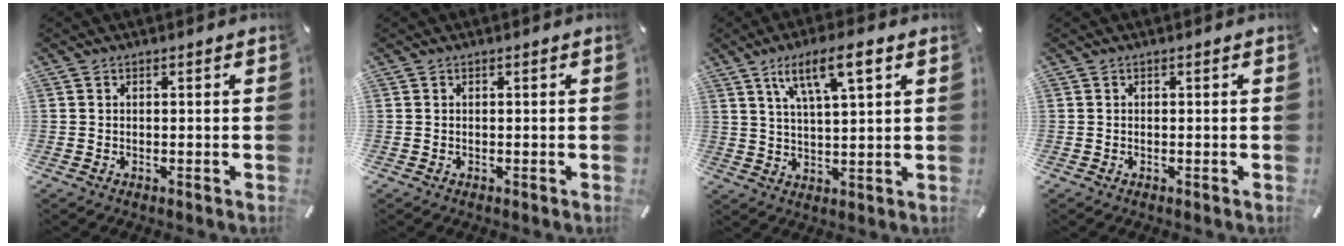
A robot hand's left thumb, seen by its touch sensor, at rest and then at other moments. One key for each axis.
{"total": 0.0}
{"total": 9.9, "fx": 5.7, "fy": 2.7, "fz": 7.7, "tx": -0.137, "ty": -0.010, "tz": 0.095}
{"total": 0.0}